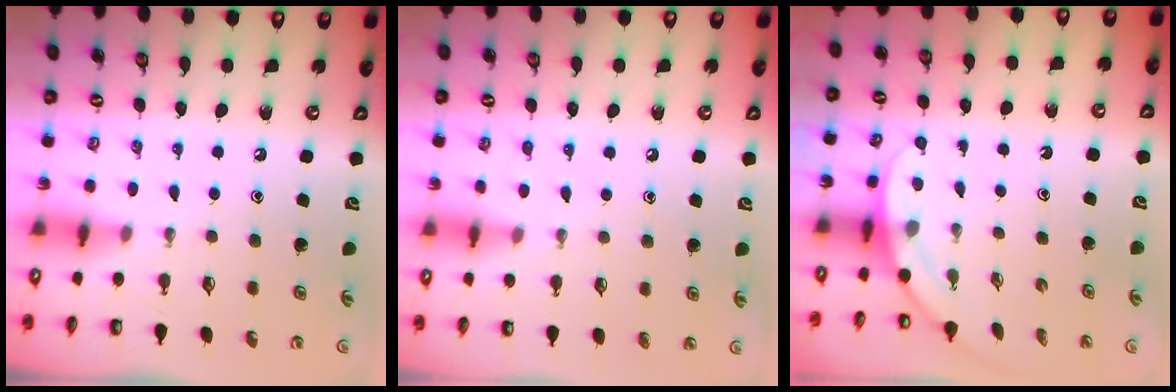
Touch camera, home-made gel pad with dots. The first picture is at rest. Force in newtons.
{"total": 4.1, "press": 4.1, "slide": 0.4}
{"total": 3.3, "press": 3.3, "slide": 0.2}